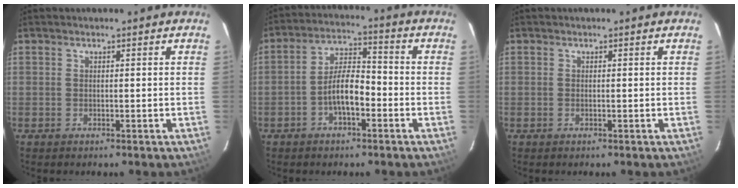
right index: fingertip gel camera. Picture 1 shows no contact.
{"total": 7.2, "force": [-2.9, 2.8, 6.0], "torque": [-0.119, 0.020, -0.051]}
{"total": 0.0}